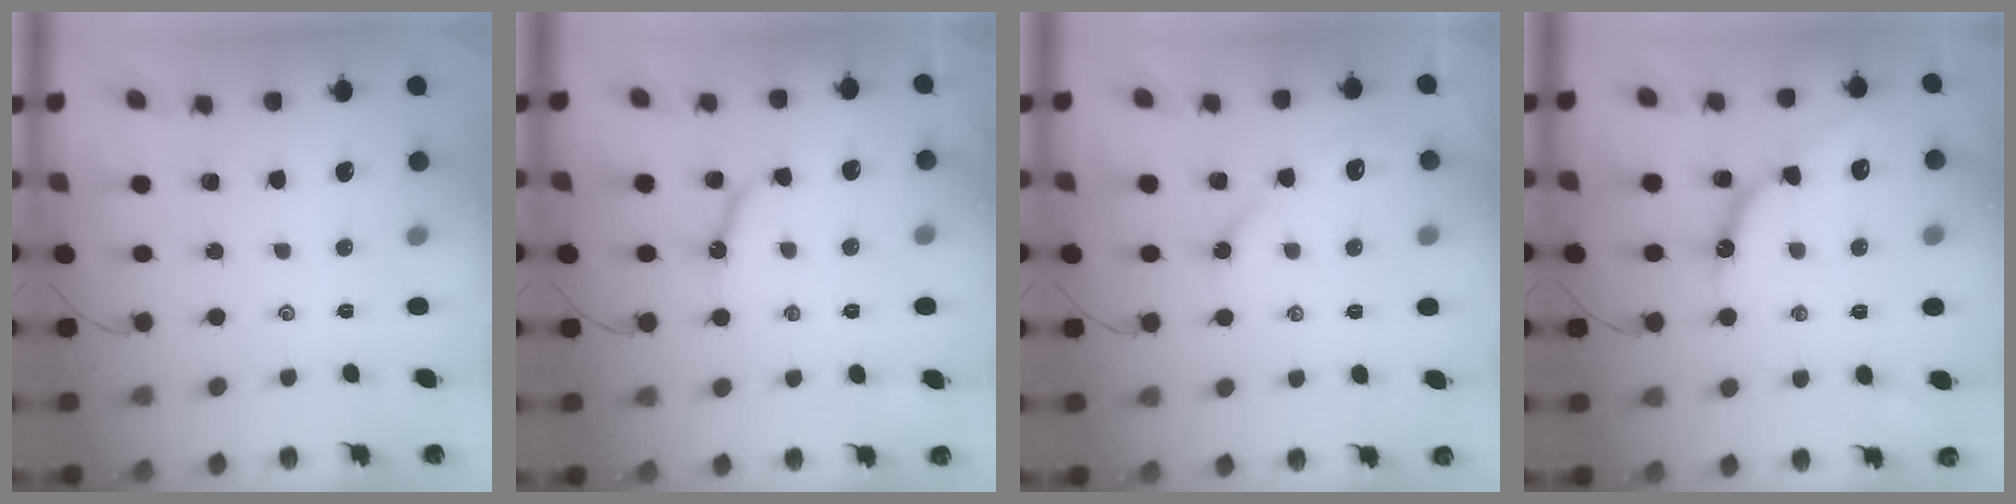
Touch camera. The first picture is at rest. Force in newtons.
{"total": 7.6, "press": 7.6, "slide": 0.6}
{"total": 6.0, "press": 6.0, "slide": 0.7}
{"total": 10.4, "press": 10.4, "slide": 1.0}